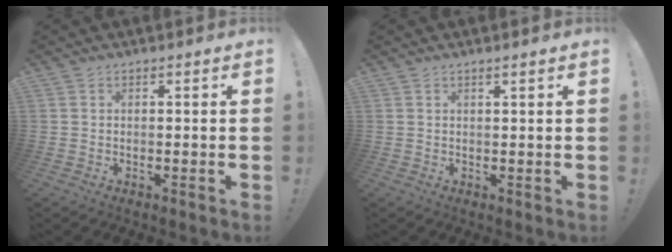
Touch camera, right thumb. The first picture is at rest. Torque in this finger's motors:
{"motor_torque": [0.01, 0.01, -0.01, -0.01, 0.04]}